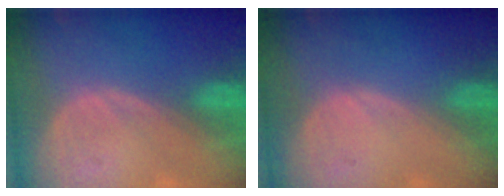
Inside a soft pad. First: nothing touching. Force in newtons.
{"total": 0.0}